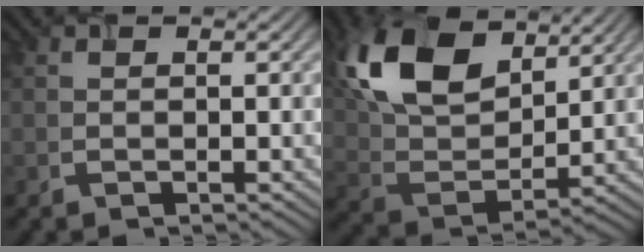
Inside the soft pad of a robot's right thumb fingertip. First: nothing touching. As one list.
[{"total": 15.0, "force": [7.3, 8.2, 10.1], "torque": [-0.234, 0.026, 0.136]}]